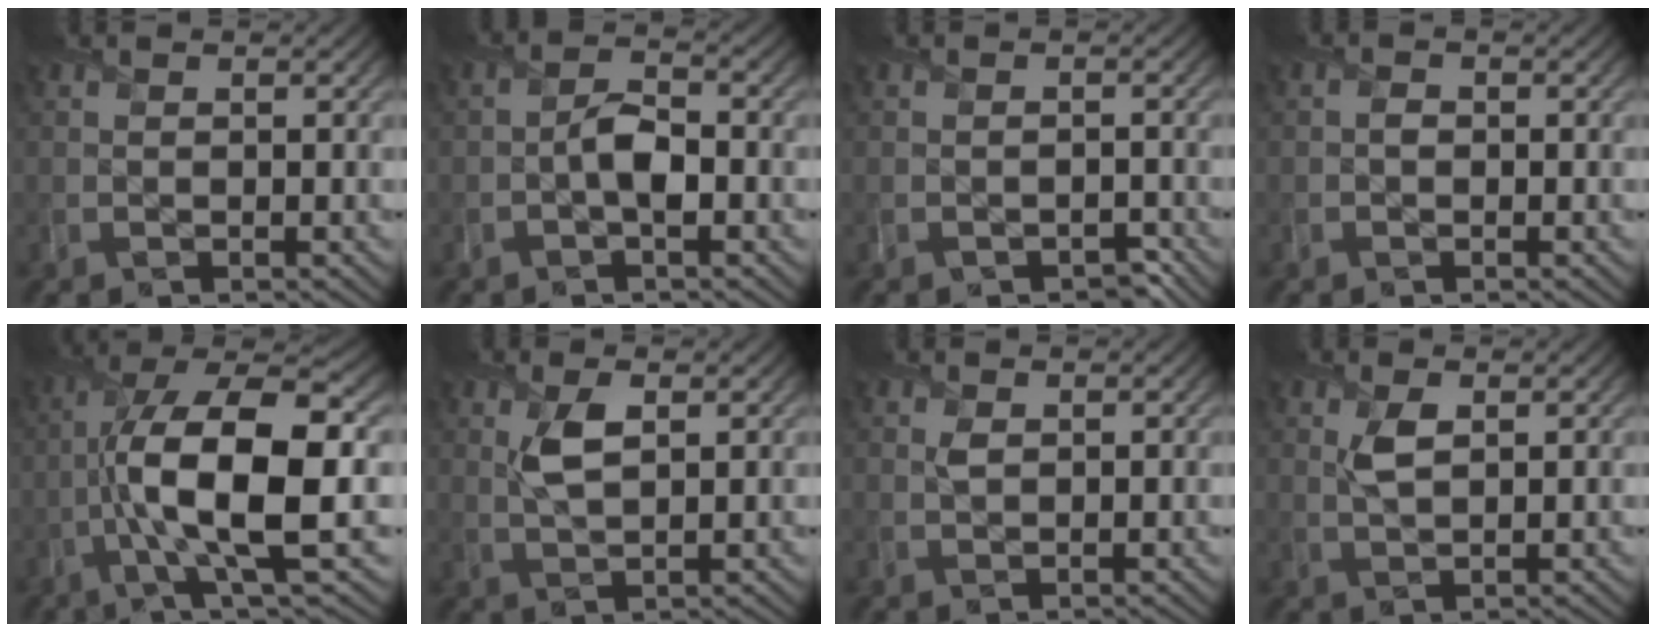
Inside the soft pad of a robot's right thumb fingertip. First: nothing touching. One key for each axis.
{"total": 3.4, "fx": -1.1, "fy": 1.5, "fz": 2.8, "tx": -0.047, "ty": 0.005, "tz": -0.027}
{"total": 1.7, "fx": -1.3, "fy": 0.9, "fz": 0.6, "tx": -0.007, "ty": -0.003, "tz": -0.020}
{"total": 0.8, "fx": -0.3, "fy": 0.7, "fz": 0.2, "tx": -0.001, "ty": -0.002, "tz": -0.007}
{"total": 14.0, "fx": -2.0, "fy": 4.2, "fz": 13.2, "tx": -0.247, "ty": 0.003, "tz": -0.033}
{"total": 3.9, "fx": 1.3, "fy": 1.7, "fz": 3.3, "tx": -0.073, "ty": 0.000, "tz": 0.028}
{"total": 1.0, "fx": 0.4, "fy": 0.6, "fz": 0.7, "tx": -0.019, "ty": -0.003, "tz": 0.009}
{"total": 2.7, "fx": 1.0, "fy": 1.3, "fz": 2.2, "tx": -0.050, "ty": -0.002, "tz": 0.021}